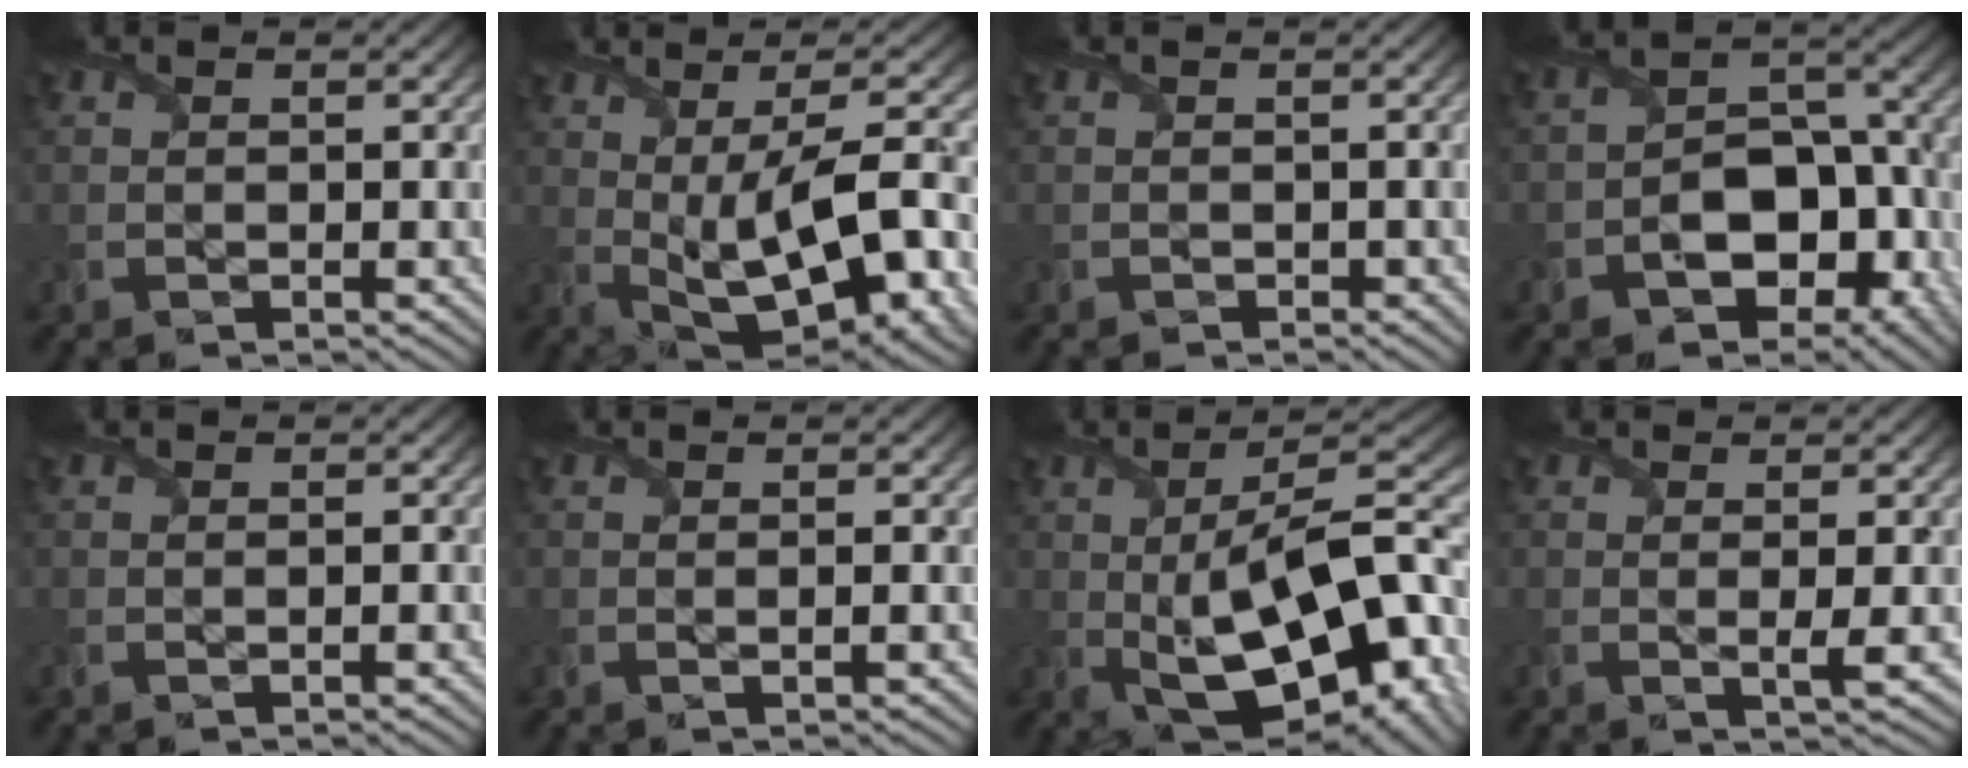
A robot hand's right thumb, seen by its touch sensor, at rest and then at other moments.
{"total": 16.5, "force": [-0.5, 6.6, 15.1], "torque": [-0.236, 0.004, 0.002]}
{"total": 0.7, "force": [-0.4, 0.6, 0.1], "torque": [-0.001, -0.006, -0.007]}
{"total": 11.5, "force": [-4.2, 7.5, 7.7], "torque": [-0.129, -0.024, -0.063]}
{"total": 0.6, "force": [0.2, 0.1, 0.6], "torque": [-0.011, 0.001, 0.003]}
{"total": 0.9, "force": [0.3, 0.0, 0.8], "torque": [-0.020, 0.004, 0.003]}
{"total": 19.4, "force": [-1.6, 9.1, 17.0], "torque": [-0.267, -0.001, -0.020]}
{"total": 2.2, "force": [0.6, 0.2, 2.2], "torque": [-0.044, 0.004, 0.007]}